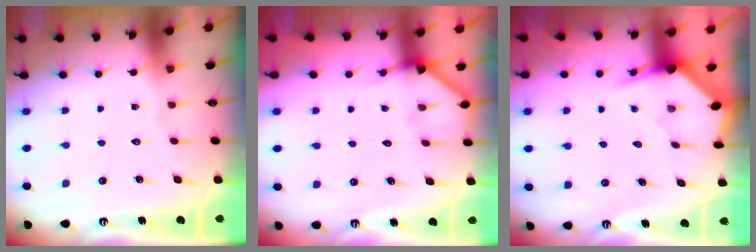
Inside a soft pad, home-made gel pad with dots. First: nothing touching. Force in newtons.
{"total": 3.2, "press": 3.1, "slide": 0.4}
{"total": 3.2, "press": 3.2, "slide": 0.1}